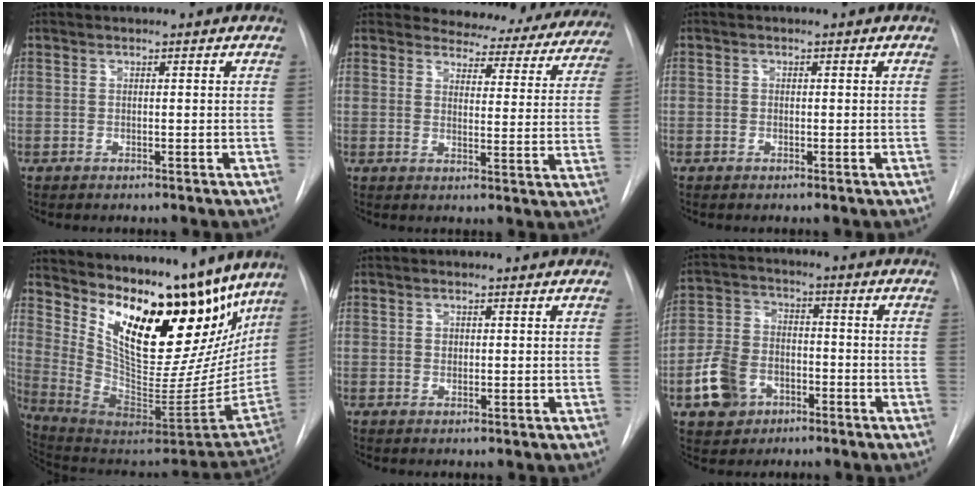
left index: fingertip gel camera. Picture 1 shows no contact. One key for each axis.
{"total": 17.7, "fx": 16.6, "fy": 5.4, "fz": 2.9, "tx": -0.004, "ty": -0.053, "tz": 0.169}
{"total": 0.6, "fx": -0.2, "fy": 0.5, "fz": 0.1, "tx": 0.003, "ty": 0.003, "tz": -0.007}
{"total": 26.2, "fx": 18.4, "fy": 10.2, "fz": 15.7, "tx": -0.245, "ty": -0.024, "tz": 0.278}
{"total": 0.8, "fx": 0.2, "fy": 0.7, "fz": 0.3, "tx": 0.000, "ty": -0.001, "tz": 0.002}
{"total": 9.3, "fx": -4.1, "fy": 7.1, "fz": 4.5, "tx": -0.110, "ty": 0.015, "tz": -0.068}